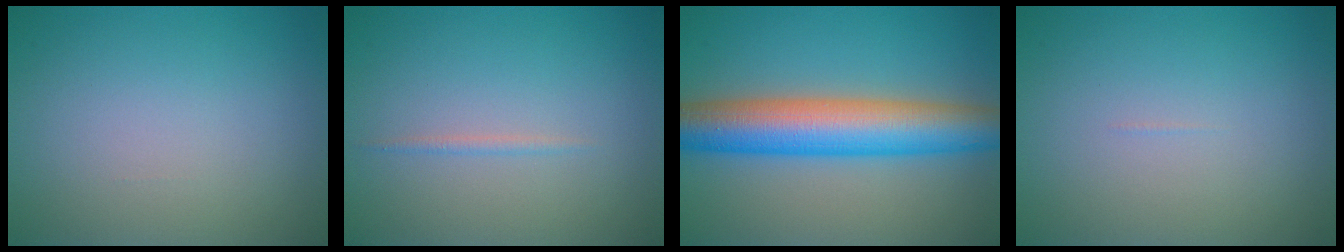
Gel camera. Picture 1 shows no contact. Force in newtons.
{"total": 0.7, "press": 0.7, "slide": 0.1}
{"total": 9.3, "press": 9.2, "slide": 0.3}
{"total": 0.0}